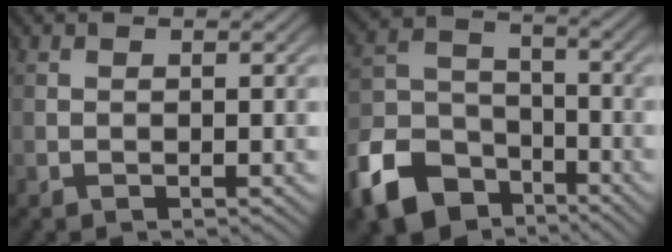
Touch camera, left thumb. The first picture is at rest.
{"total": 12.4, "force": [-7.5, 7.8, 6.0], "torque": [-0.150, -0.023, -0.155]}